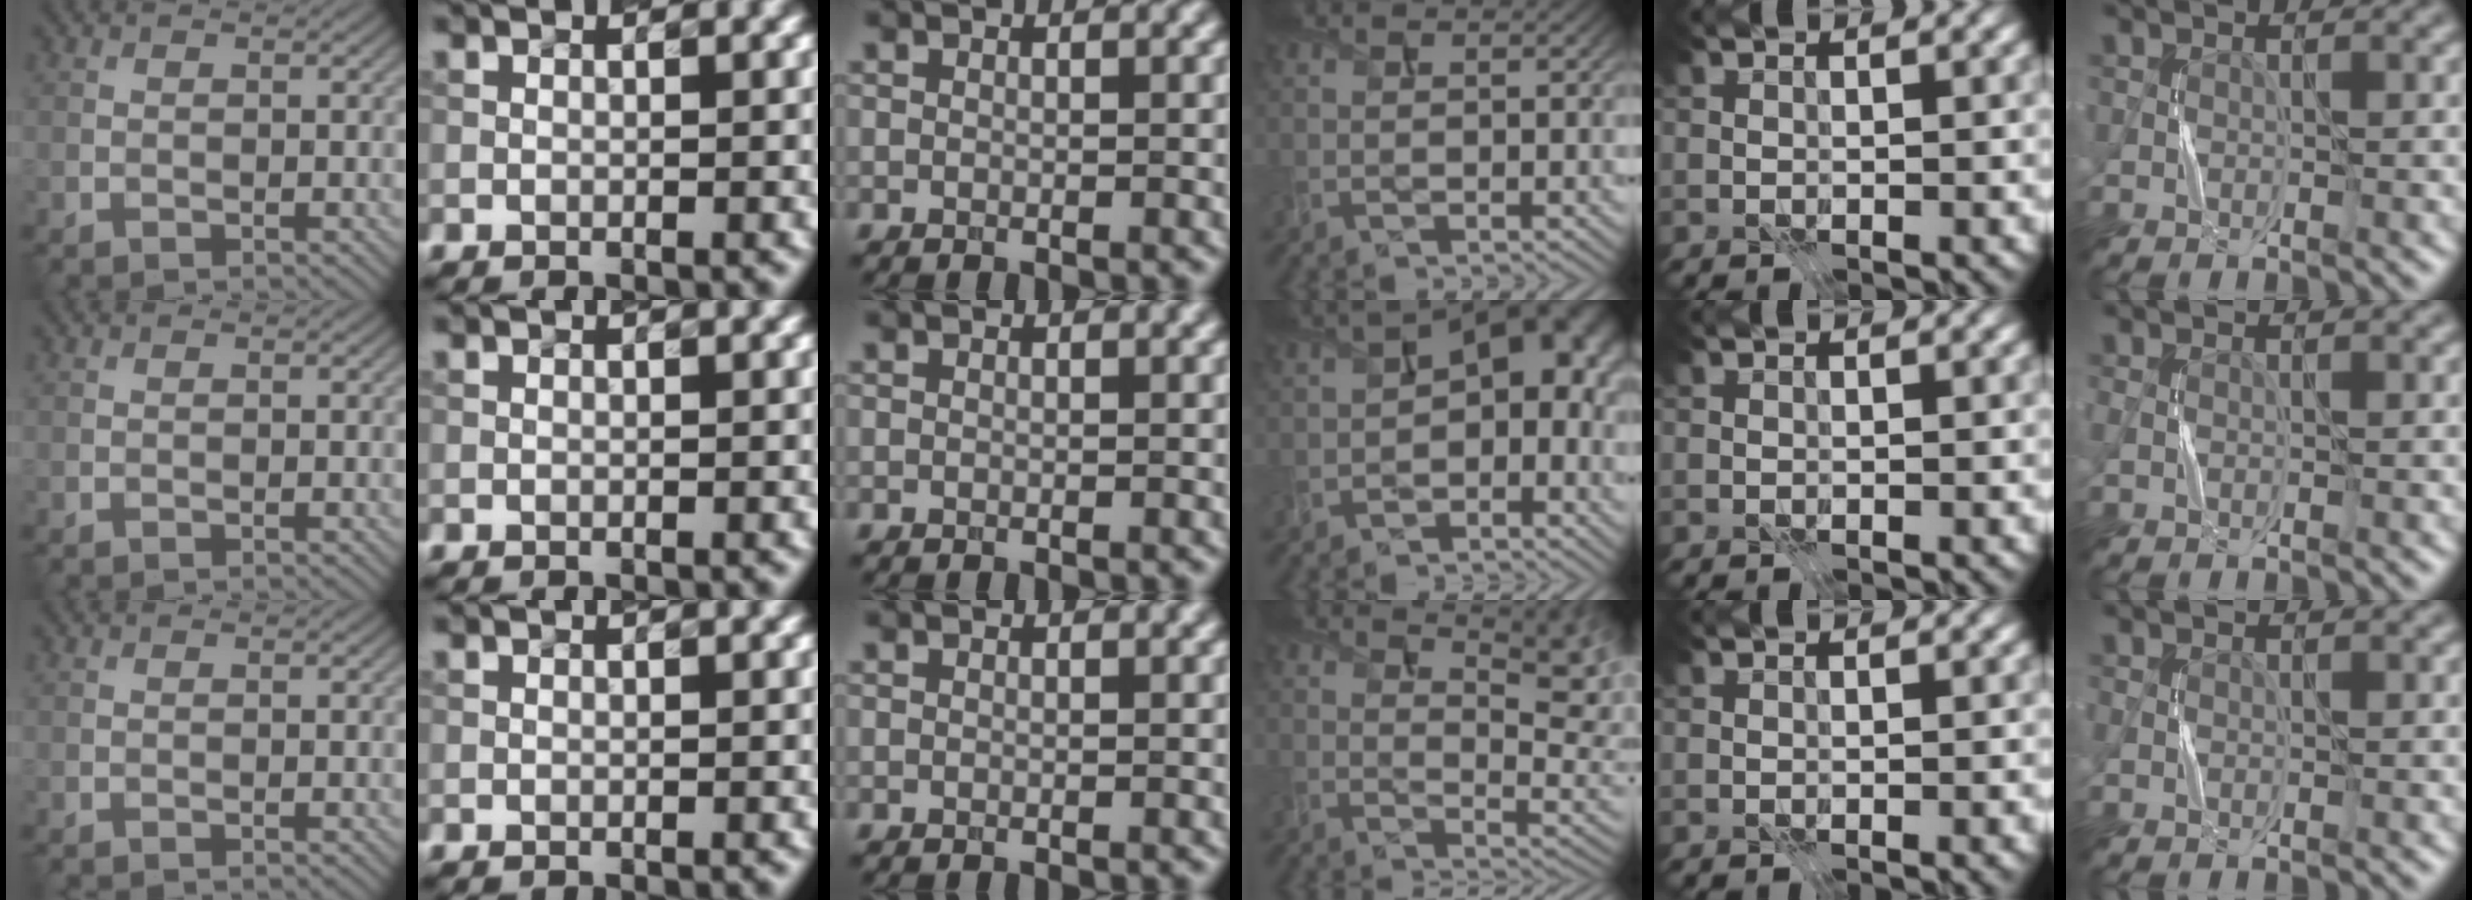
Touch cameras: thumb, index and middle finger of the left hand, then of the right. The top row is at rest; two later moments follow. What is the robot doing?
{"motion": "press", "object": "syringe"}